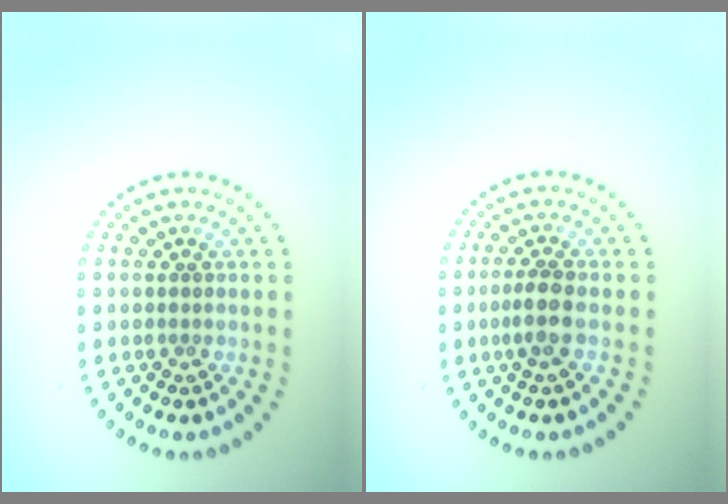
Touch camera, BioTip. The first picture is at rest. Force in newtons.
{"total": 2.2, "press": 1.9, "slide": 1.0}